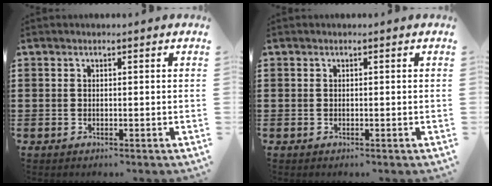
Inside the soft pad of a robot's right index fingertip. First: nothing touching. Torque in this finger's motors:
{"motor_torque": [0.64, 0.50, 0.05, 0.01]}